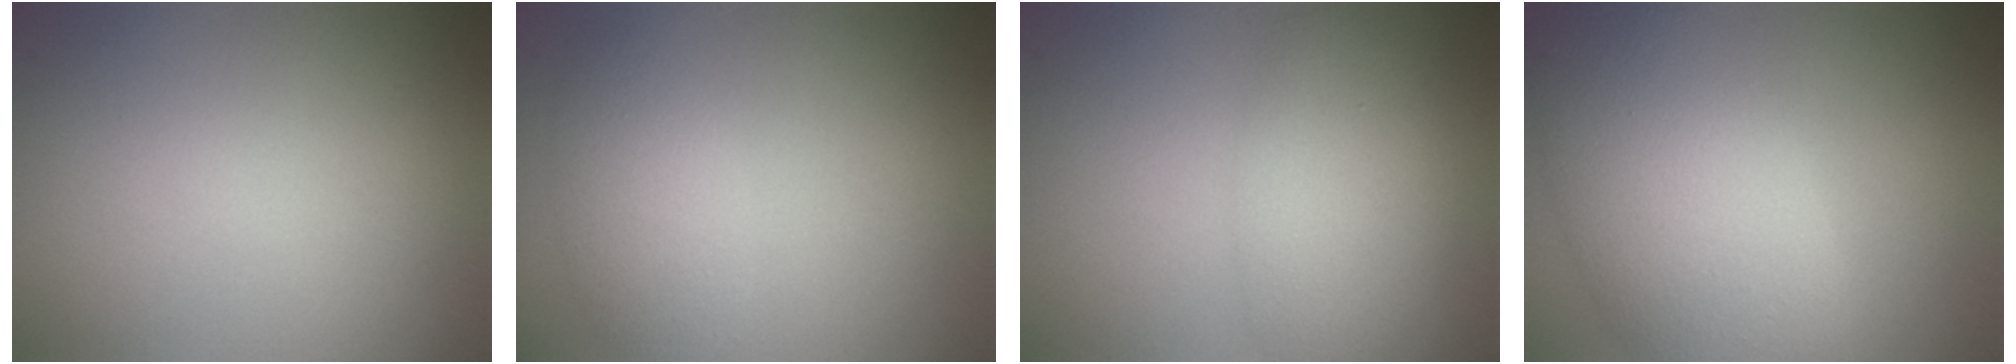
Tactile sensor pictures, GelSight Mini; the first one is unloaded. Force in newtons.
{"total": 2.9, "press": 2.9, "slide": 0.1}
{"total": 5.0, "press": 5.0, "slide": 0.3}
{"total": 9.3, "press": 9.3, "slide": 0.5}